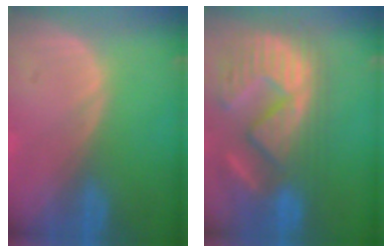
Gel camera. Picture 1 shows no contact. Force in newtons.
{"total": 13.4, "press": 12.2, "slide": 5.7}